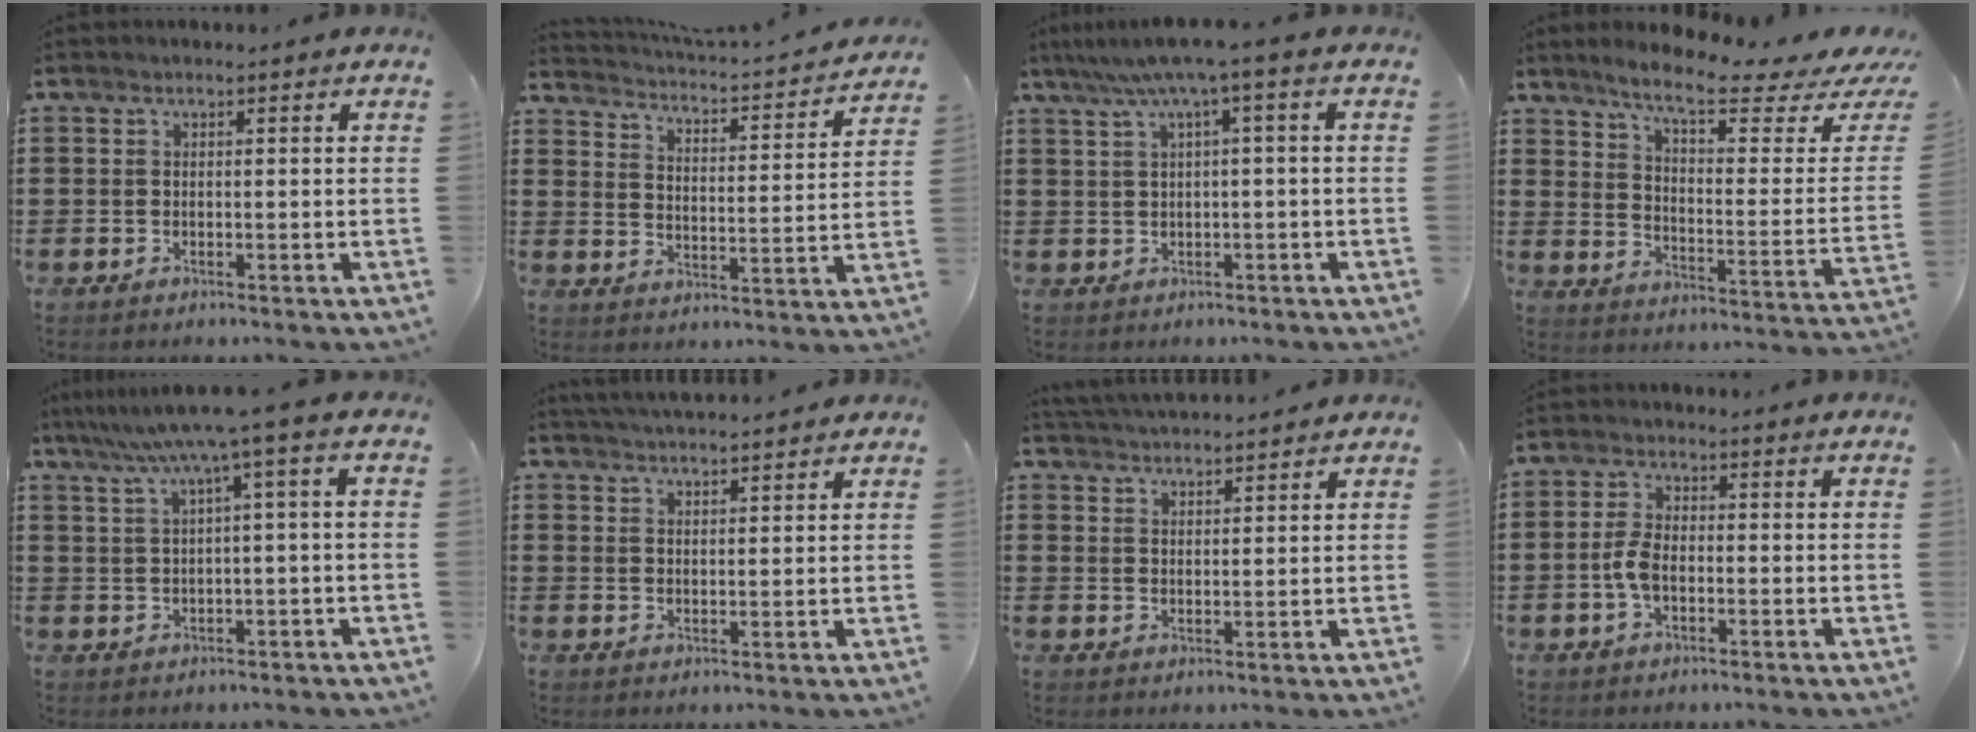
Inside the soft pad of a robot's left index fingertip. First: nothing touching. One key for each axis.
{"total": 2.0, "fx": 2.0, "fy": -0.2, "fz": 0.4, "tx": -0.026, "ty": -0.030, "tz": 0.021}
{"total": 4.6, "fx": 1.3, "fy": -0.4, "fz": 4.4, "tx": -0.086, "ty": -0.006, "tz": 0.018}
{"total": 7.9, "fx": 6.2, "fy": 0.5, "fz": 4.9, "tx": -0.107, "ty": -0.042, "tz": 0.099}
{"total": 5.6, "fx": 2.0, "fy": -0.6, "fz": 5.2, "tx": -0.104, "ty": -0.015, "tz": 0.030}
{"total": 2.9, "fx": 2.9, "fy": -0.4, "fz": 0.2, "tx": -0.012, "ty": -0.009, "tz": 0.054}
{"total": 3.1, "fx": 3.1, "fy": -0.2, "fz": 0.2, "tx": -0.014, "ty": -0.010, "tz": 0.057}
{"total": 4.0, "fx": -0.9, "fy": 1.9, "fz": 3.4, "tx": -0.090, "ty": -0.004, "tz": -0.025}